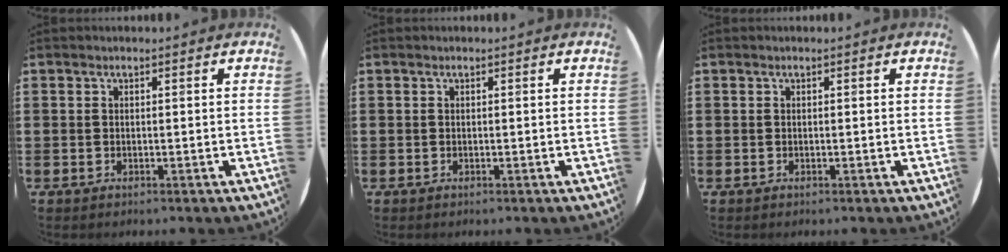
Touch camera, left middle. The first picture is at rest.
{"total": 0.0}
{"total": 0.0}